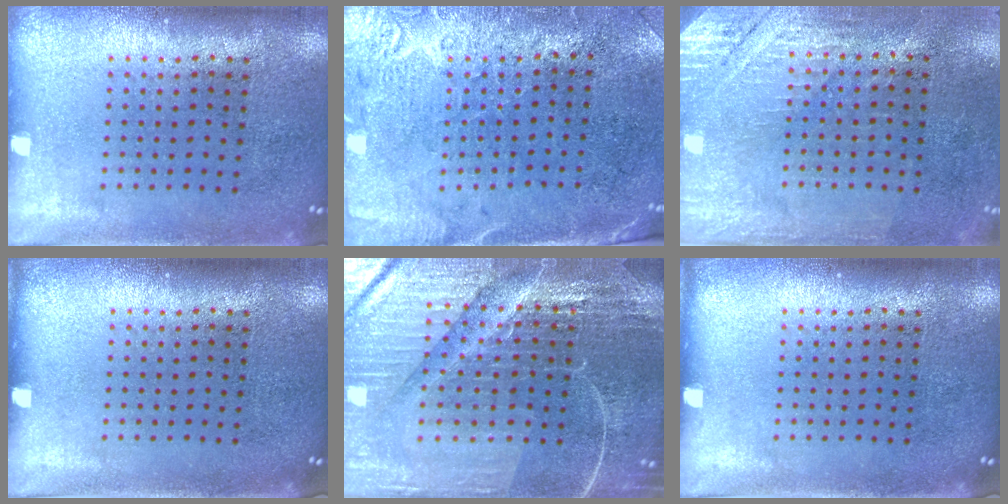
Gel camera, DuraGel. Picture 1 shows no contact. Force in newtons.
{"total": 2.7, "press": 2.4, "slide": 1.2}
{"total": 2.8, "press": 2.6, "slide": 0.9}
{"total": 0.0}
{"total": 5.3, "press": 4.9, "slide": 1.9}
{"total": 0.0}